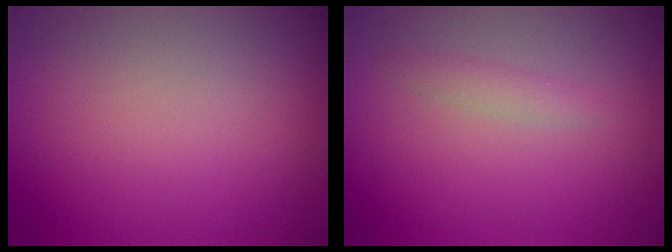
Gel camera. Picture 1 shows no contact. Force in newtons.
{"total": 1.0, "press": 1.0, "slide": 0.0}